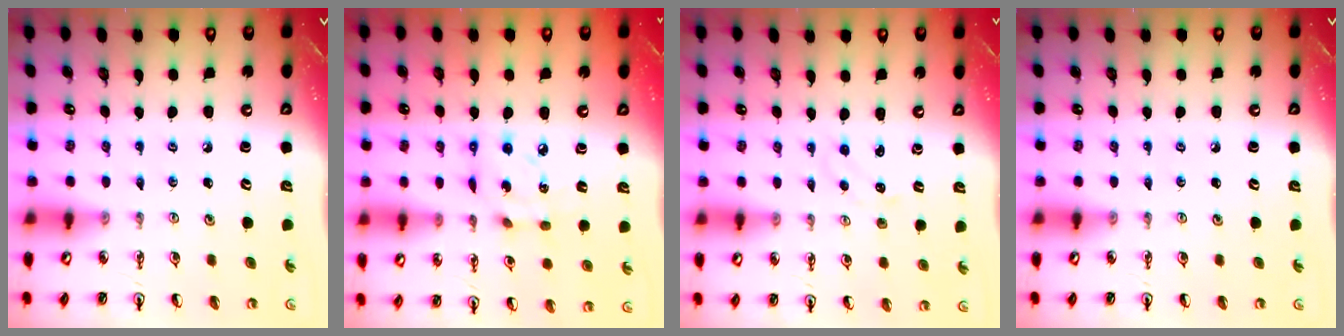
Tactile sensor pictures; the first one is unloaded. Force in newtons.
{"total": 9.5, "press": 9.5, "slide": 0.5}
{"total": 0.9, "press": 0.8, "slide": 0.2}
{"total": 0.0}